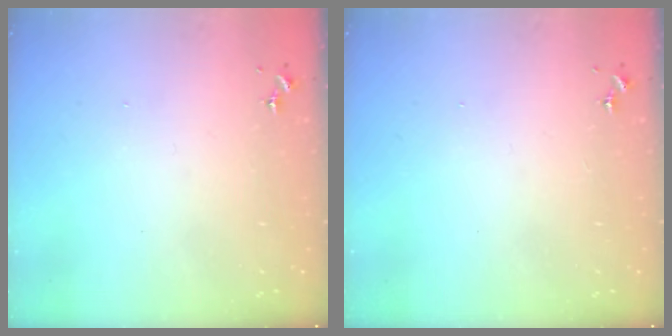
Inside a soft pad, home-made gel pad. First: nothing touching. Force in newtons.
{"total": 0.0}